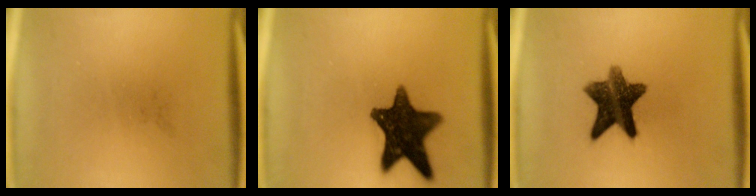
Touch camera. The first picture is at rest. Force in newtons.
{"total": 14.1}
{"total": 11.1}